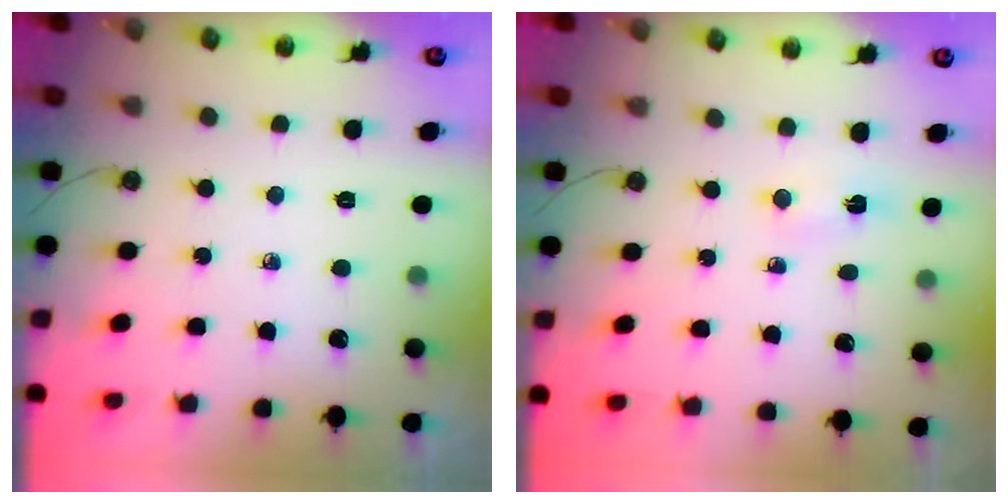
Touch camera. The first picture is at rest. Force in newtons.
{"total": 2.1, "press": 1.6, "slide": 1.3}